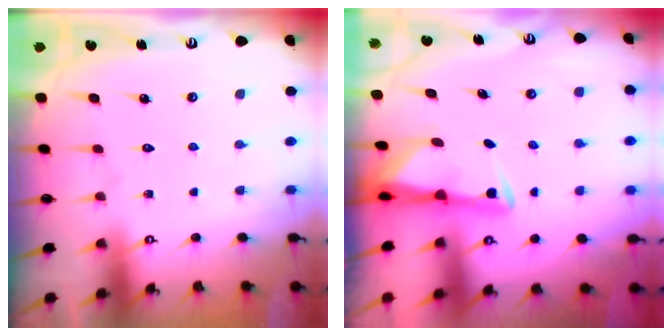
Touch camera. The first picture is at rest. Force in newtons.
{"total": 3.2, "press": 3.1, "slide": 0.5}